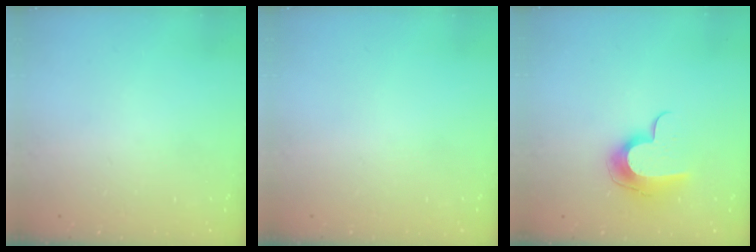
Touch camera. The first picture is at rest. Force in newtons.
{"total": 0.0}
{"total": 10.3, "press": 10.3, "slide": 0.1}